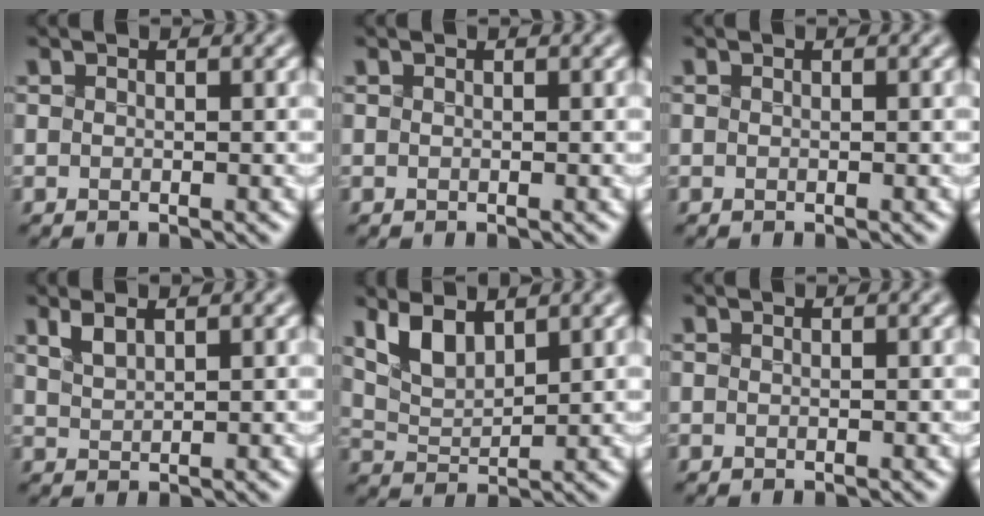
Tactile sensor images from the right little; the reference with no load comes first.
{"total": 0.0}
{"total": 0.0}
{"total": 1.2, "force": [0.9, 0.1, 0.8], "torque": [-0.024, 0.003, 0.028]}
{"total": 2.9, "force": [2.0, 1.0, 1.9], "torque": [-0.046, -0.006, 0.047]}
{"total": 0.0}